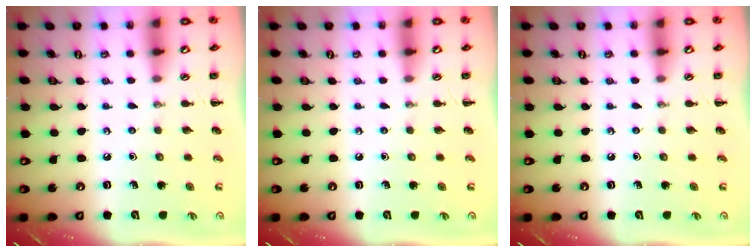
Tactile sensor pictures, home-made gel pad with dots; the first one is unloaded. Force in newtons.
{"total": 0.0}
{"total": 0.0}